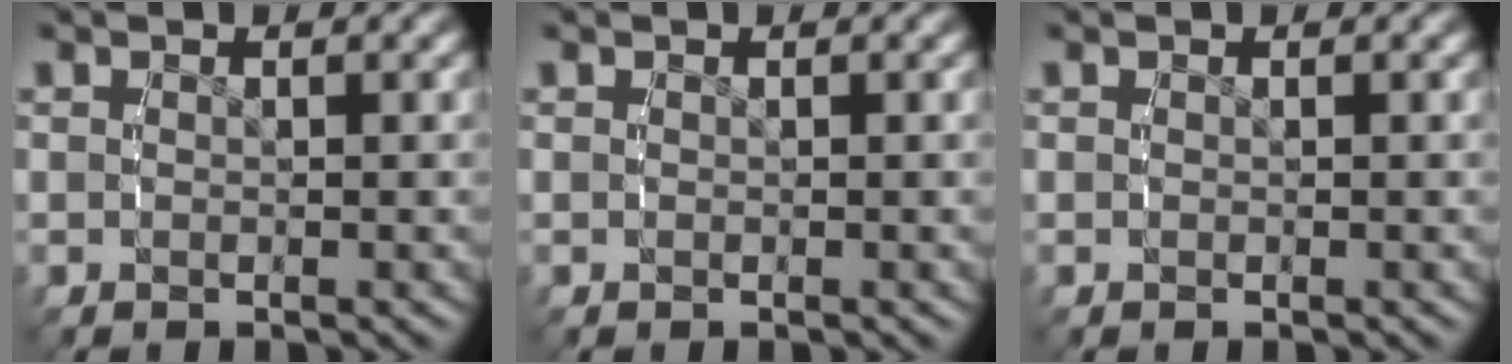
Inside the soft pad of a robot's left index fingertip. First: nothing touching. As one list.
[{"total": 0.0}, {"total": 0.0}]